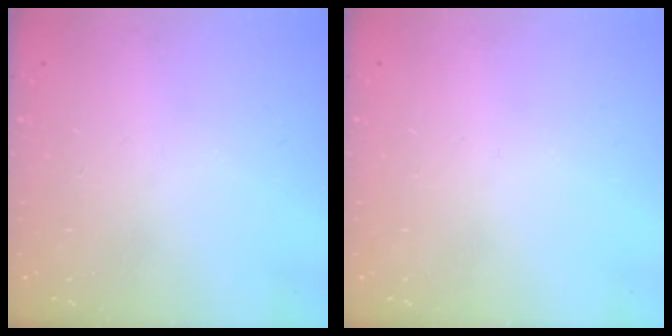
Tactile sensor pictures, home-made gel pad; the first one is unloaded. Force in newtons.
{"total": 0.0}